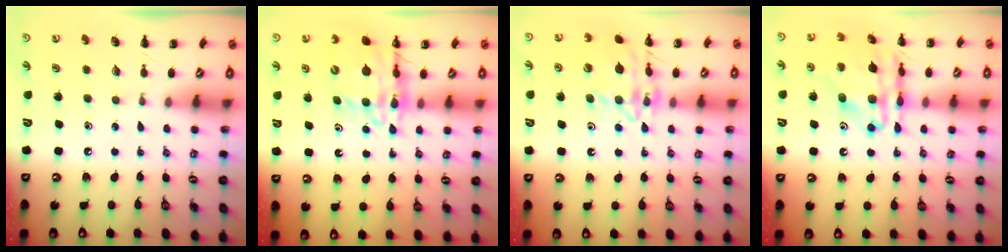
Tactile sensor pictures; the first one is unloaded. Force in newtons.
{"total": 12.3, "press": 11.8, "slide": 3.5}
{"total": 14.8, "press": 14.7, "slide": 1.1}
{"total": 16.8, "press": 16.7, "slide": 2.0}